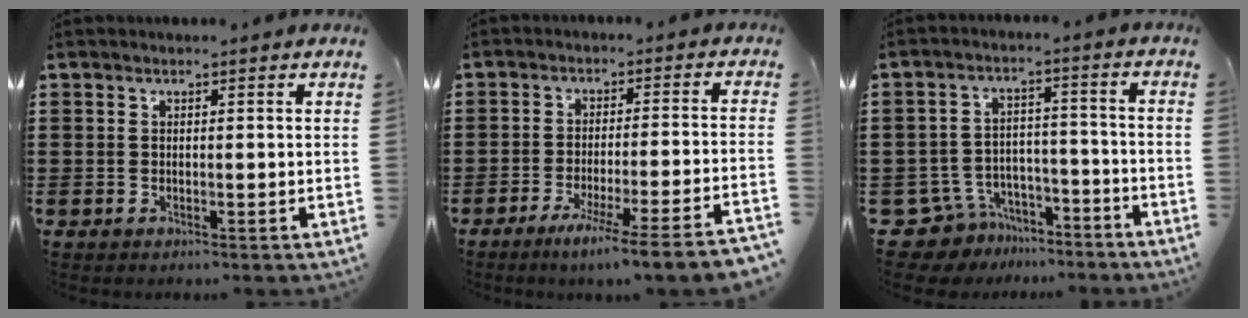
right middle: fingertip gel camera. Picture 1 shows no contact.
{"total": 6.2, "force": [-4.8, -1.2, 3.8], "torque": [-0.058, -0.024, -0.087]}
{"total": 7.1, "force": [-6.5, 2.6, 0.7], "torque": [-0.040, 0.015, -0.134]}